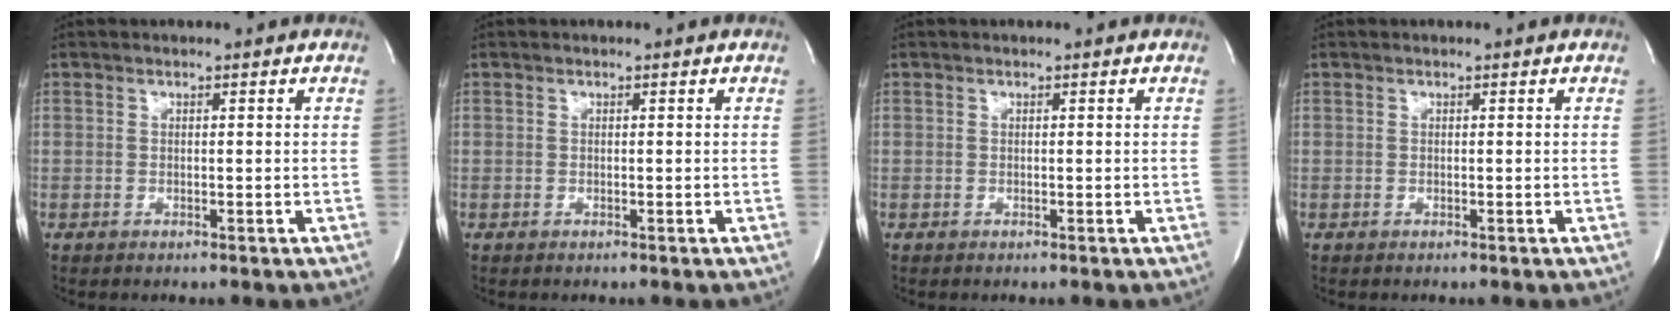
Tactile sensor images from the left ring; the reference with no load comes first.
{"total": 0.0}
{"total": 0.0}
{"total": 0.0}